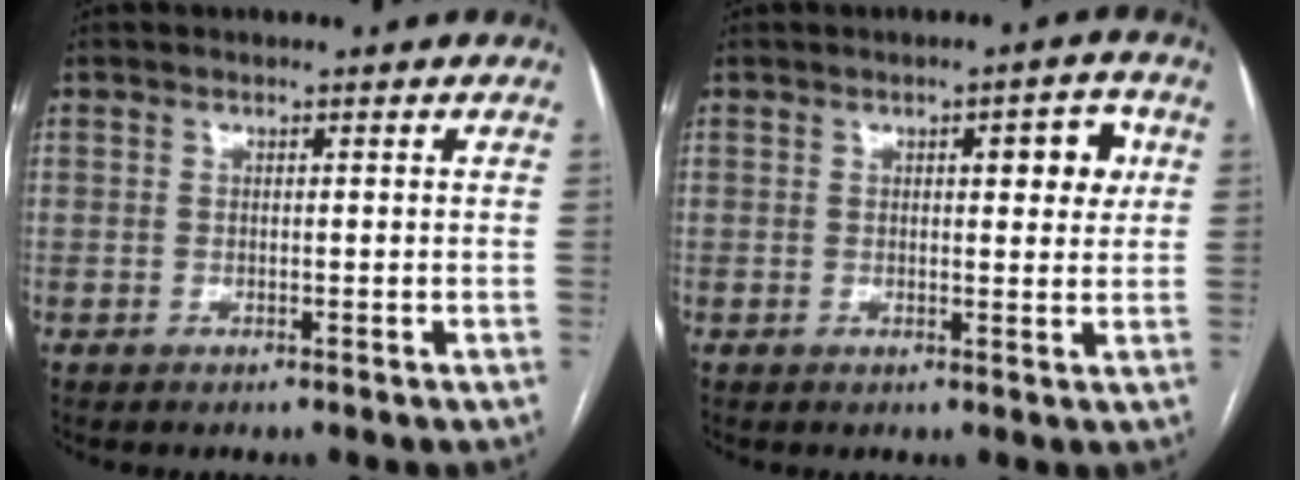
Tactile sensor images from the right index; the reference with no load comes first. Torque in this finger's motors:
{"motor_torque": [0.10, 0.08, 0.08, 0.04]}